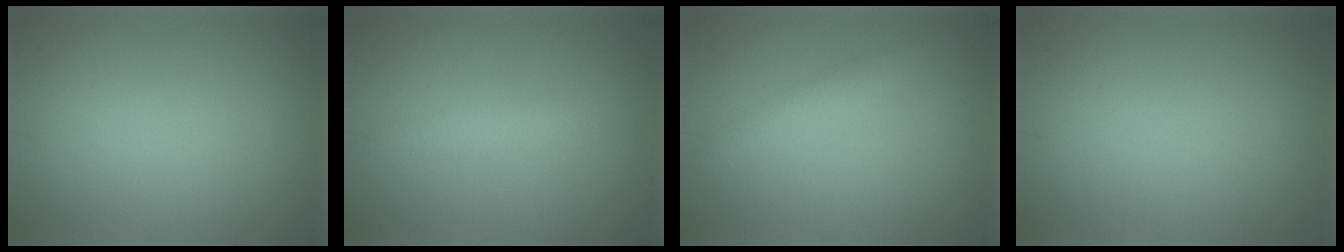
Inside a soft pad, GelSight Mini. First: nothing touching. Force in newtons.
{"total": 1.6, "press": 1.6, "slide": 0.1}
{"total": 1.7, "press": 1.7, "slide": 0.1}
{"total": 0.0}